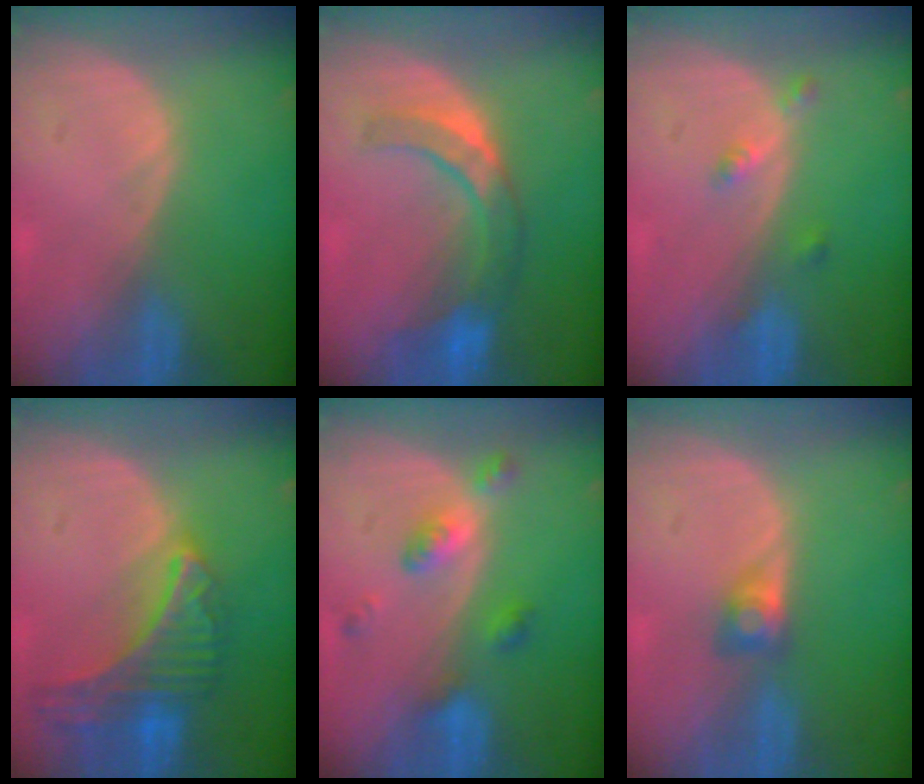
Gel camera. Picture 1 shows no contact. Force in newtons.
{"total": 7.5, "press": 7.1, "slide": 2.3}
{"total": 2.4, "press": 2.0, "slide": 1.3}
{"total": 9.2, "press": 8.0, "slide": 4.4}
{"total": 5.2, "press": 4.7, "slide": 2.3}
{"total": 2.7, "press": 2.5, "slide": 1.1}